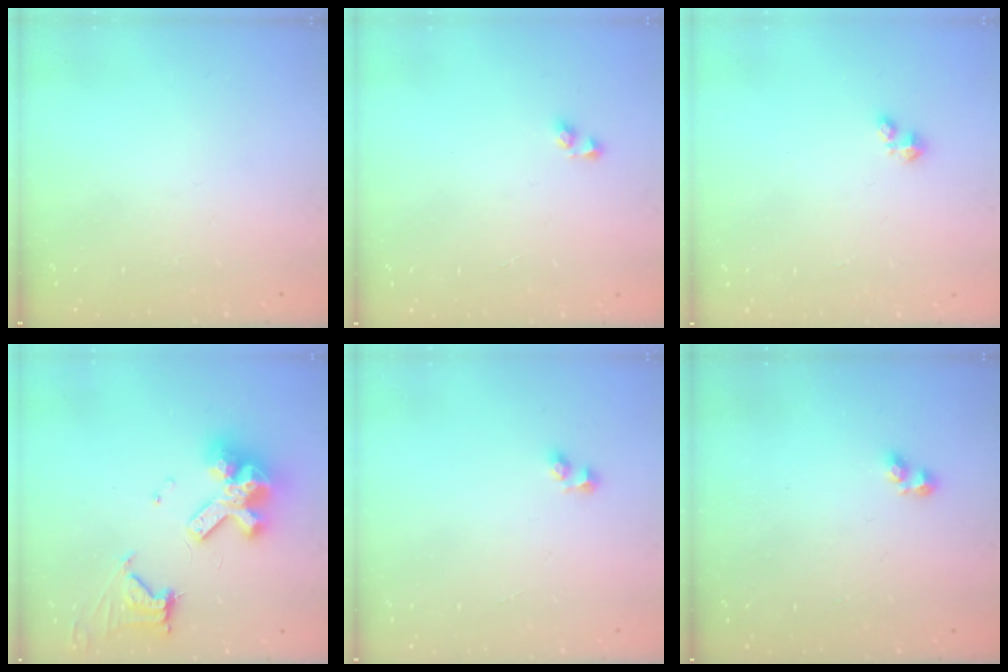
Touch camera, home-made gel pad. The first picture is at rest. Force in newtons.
{"total": 2.9, "press": 2.9, "slide": 0.2}
{"total": 1.1, "press": 1.1, "slide": 0.3}
{"total": 15.0, "press": 14.9, "slide": 1.9}
{"total": 3.0, "press": 2.7, "slide": 1.3}
{"total": 2.4, "press": 2.3, "slide": 0.4}